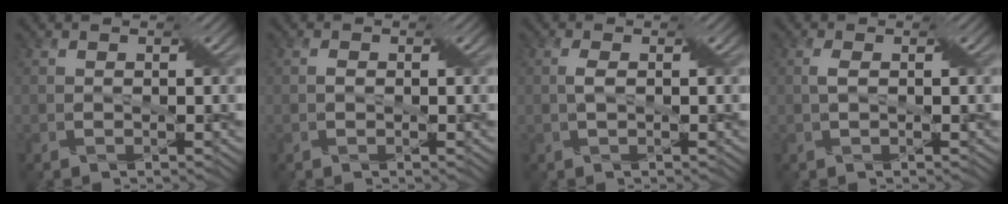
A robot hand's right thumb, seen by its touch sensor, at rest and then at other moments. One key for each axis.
{"total": 0.6, "fx": 0.0, "fy": 0.4, "fz": 0.5, "tx": -0.010, "ty": 0.001, "tz": -0.001}
{"total": 1.2, "fx": 0.1, "fy": 0.3, "fz": 1.2, "tx": -0.029, "ty": 0.006, "tz": 0.000}
{"total": 1.1, "fx": 0.2, "fy": 0.3, "fz": 1.0, "tx": -0.026, "ty": 0.006, "tz": 0.002}